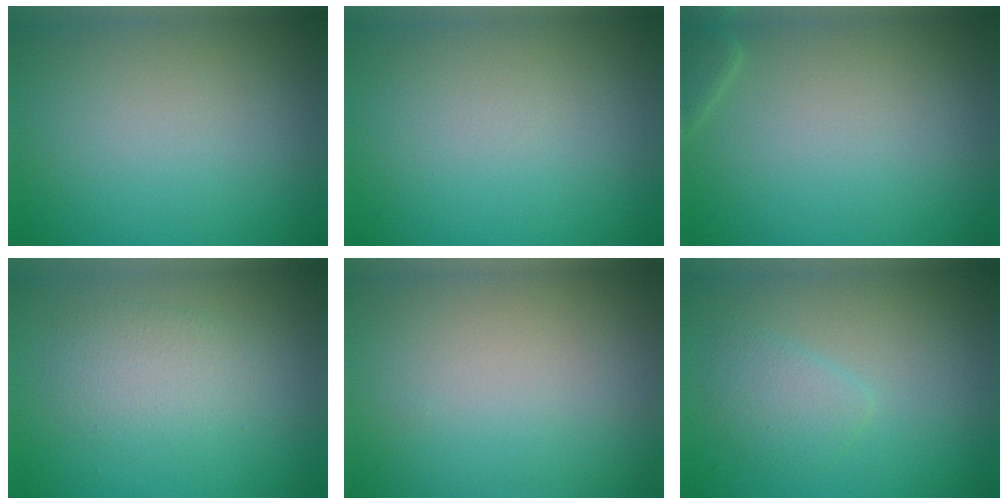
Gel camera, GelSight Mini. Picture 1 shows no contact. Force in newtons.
{"total": 0.0}
{"total": 1.2, "press": 1.2, "slide": 0.1}
{"total": 2.9, "press": 2.9, "slide": 0.1}
{"total": 0.0}
{"total": 2.0, "press": 2.0, "slide": 0.1}